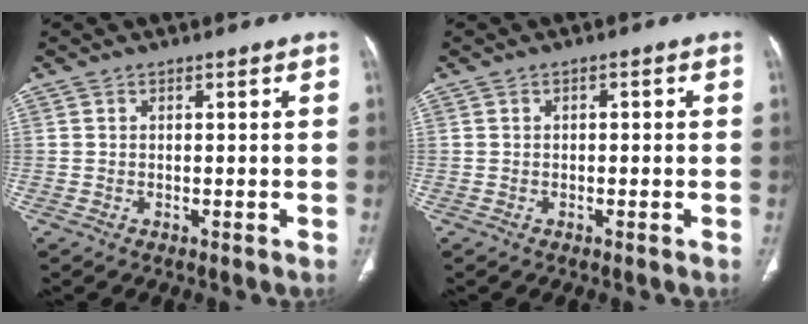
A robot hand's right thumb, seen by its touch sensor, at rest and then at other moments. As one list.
[{"total": 0.9, "force": [0.1, 0.5, 0.8], "torque": [-0.009, 0.003, -0.002]}]